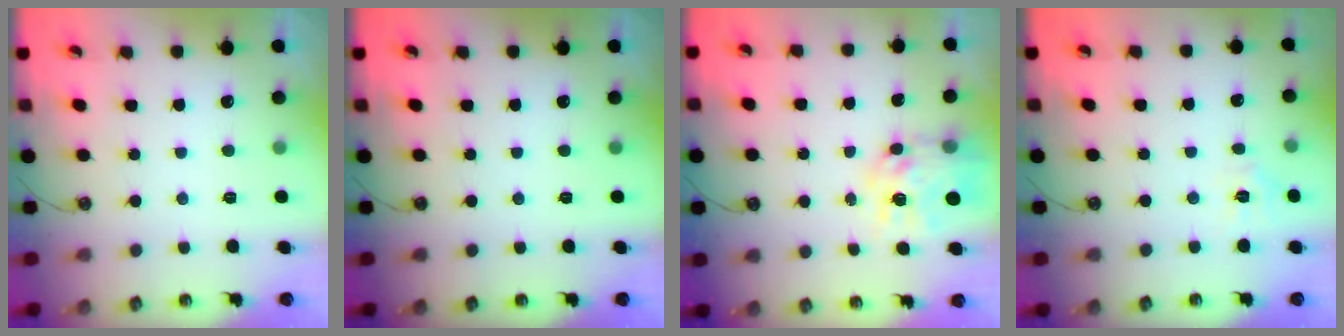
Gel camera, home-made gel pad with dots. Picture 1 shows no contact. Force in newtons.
{"total": 0.0}
{"total": 11.9, "press": 11.8, "slide": 1.0}
{"total": 4.0, "press": 4.0, "slide": 0.2}